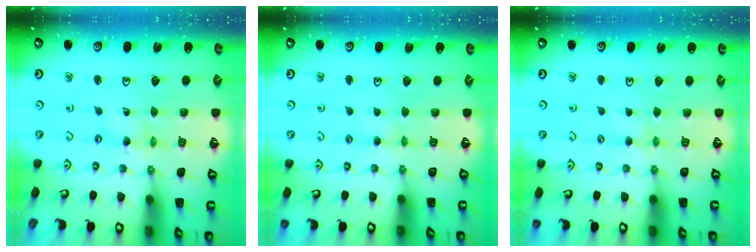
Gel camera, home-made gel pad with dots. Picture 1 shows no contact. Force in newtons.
{"total": 2.6, "press": 2.6, "slide": 0.5}
{"total": 2.7, "press": 2.7, "slide": 0.4}